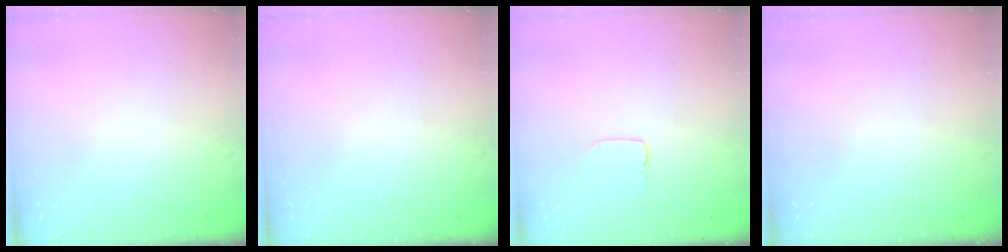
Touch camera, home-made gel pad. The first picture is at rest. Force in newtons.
{"total": 0.0}
{"total": 2.0, "press": 2.0, "slide": 0.2}
{"total": 0.0}